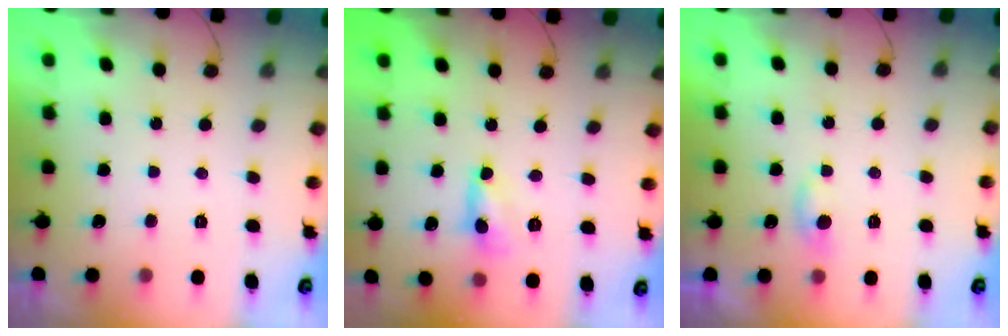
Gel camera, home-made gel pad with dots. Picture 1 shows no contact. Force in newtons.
{"total": 1.8, "press": 1.8, "slide": 0.2}
{"total": 4.5, "press": 4.5, "slide": 0.6}